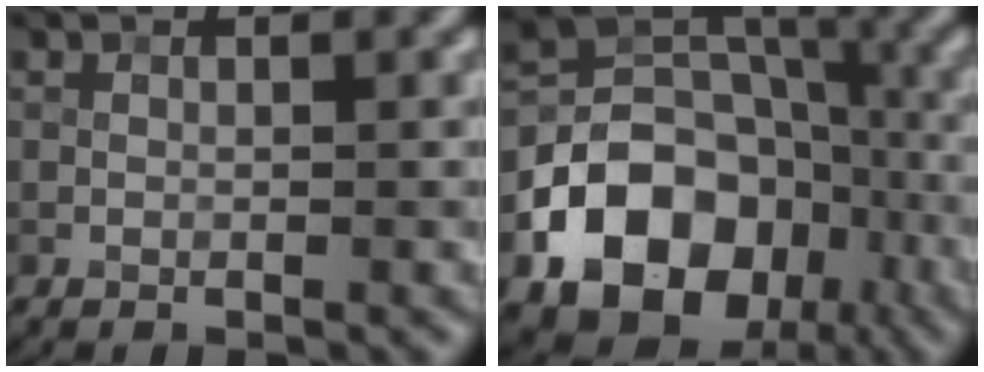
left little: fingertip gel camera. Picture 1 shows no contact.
{"total": 15.0, "force": [-6.5, 11.7, 6.9], "torque": [-0.110, -0.018, -0.136]}